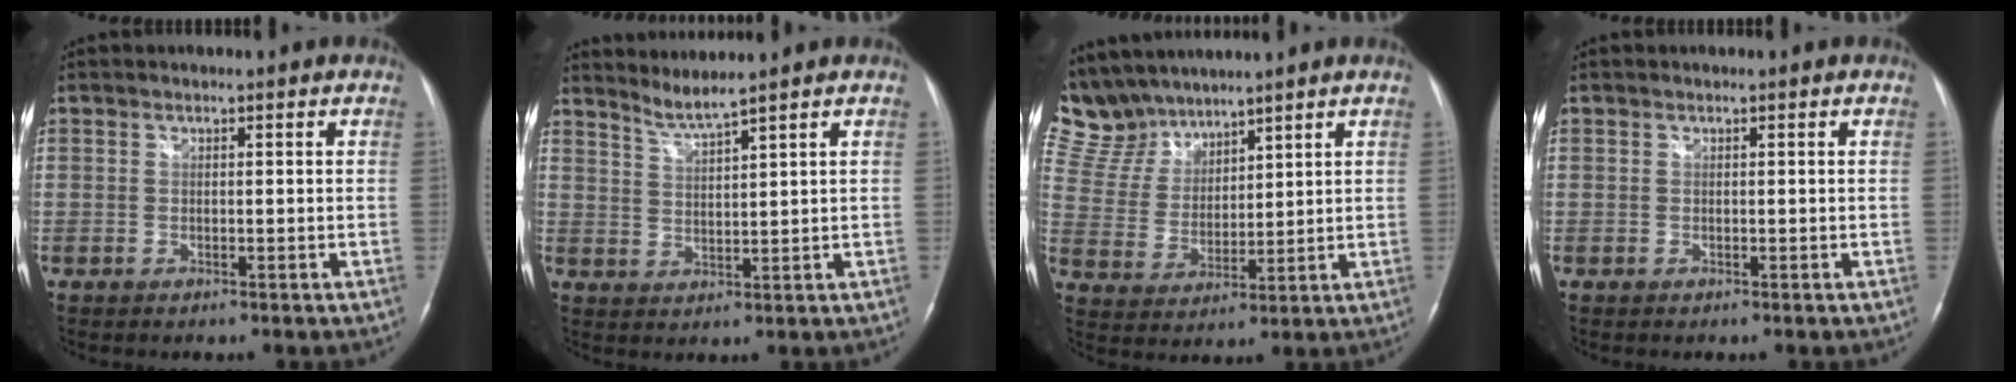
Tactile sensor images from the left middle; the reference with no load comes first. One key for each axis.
{"total": 3.5, "fx": 3.1, "fy": -1.3, "fz": 0.8, "tx": -0.024, "ty": -0.011, "tz": 0.069}
{"total": 10.6, "fx": 9.8, "fy": 3.8, "fz": 1.3, "tx": -0.046, "ty": 0.017, "tz": 0.213}
{"total": 0.0}